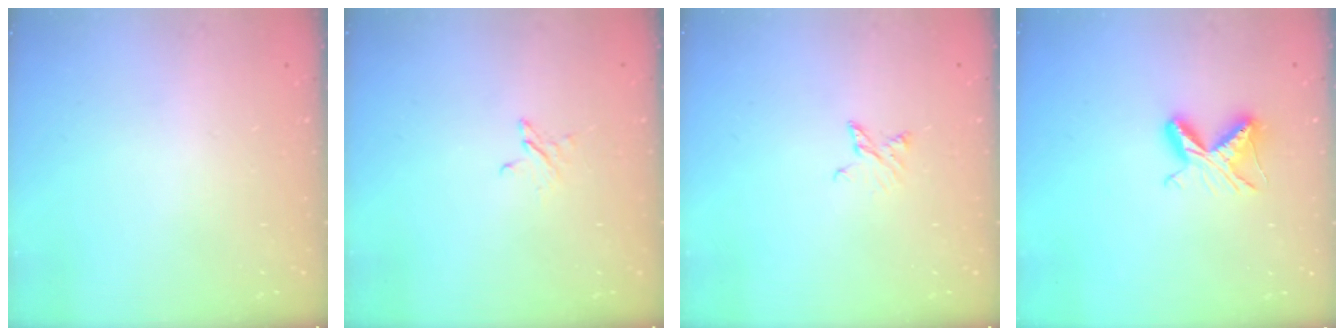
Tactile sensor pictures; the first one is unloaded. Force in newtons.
{"total": 2.4, "press": 2.4, "slide": 0.2}
{"total": 3.2, "press": 3.2, "slide": 0.4}
{"total": 6.7, "press": 6.7, "slide": 0.8}